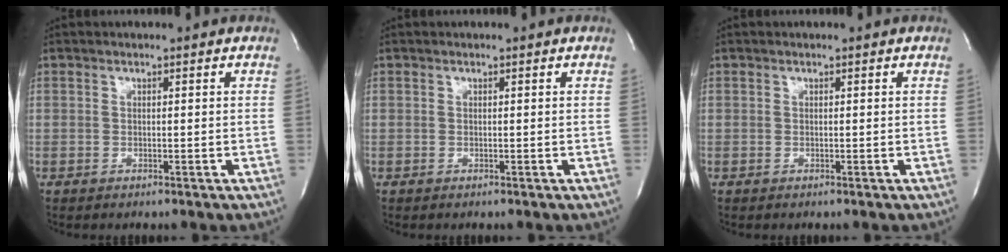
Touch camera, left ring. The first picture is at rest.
{"total": 0.0}
{"total": 0.0}